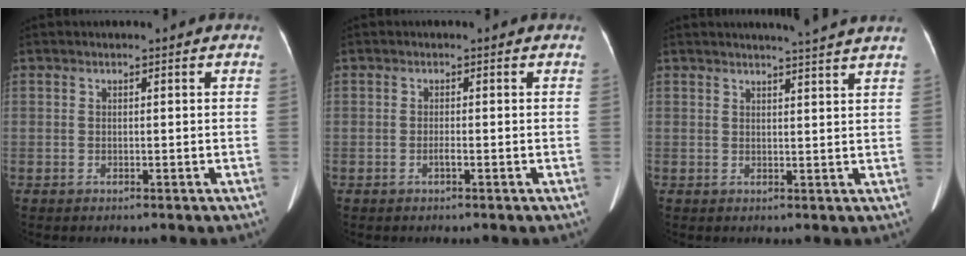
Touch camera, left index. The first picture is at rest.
{"total": 0.8, "force": [-0.5, -0.1, 0.6], "torque": [-0.013, -0.002, -0.007]}
{"total": 5.6, "force": [5.1, -1.2, 2.0], "torque": [-0.028, -0.004, 0.050]}